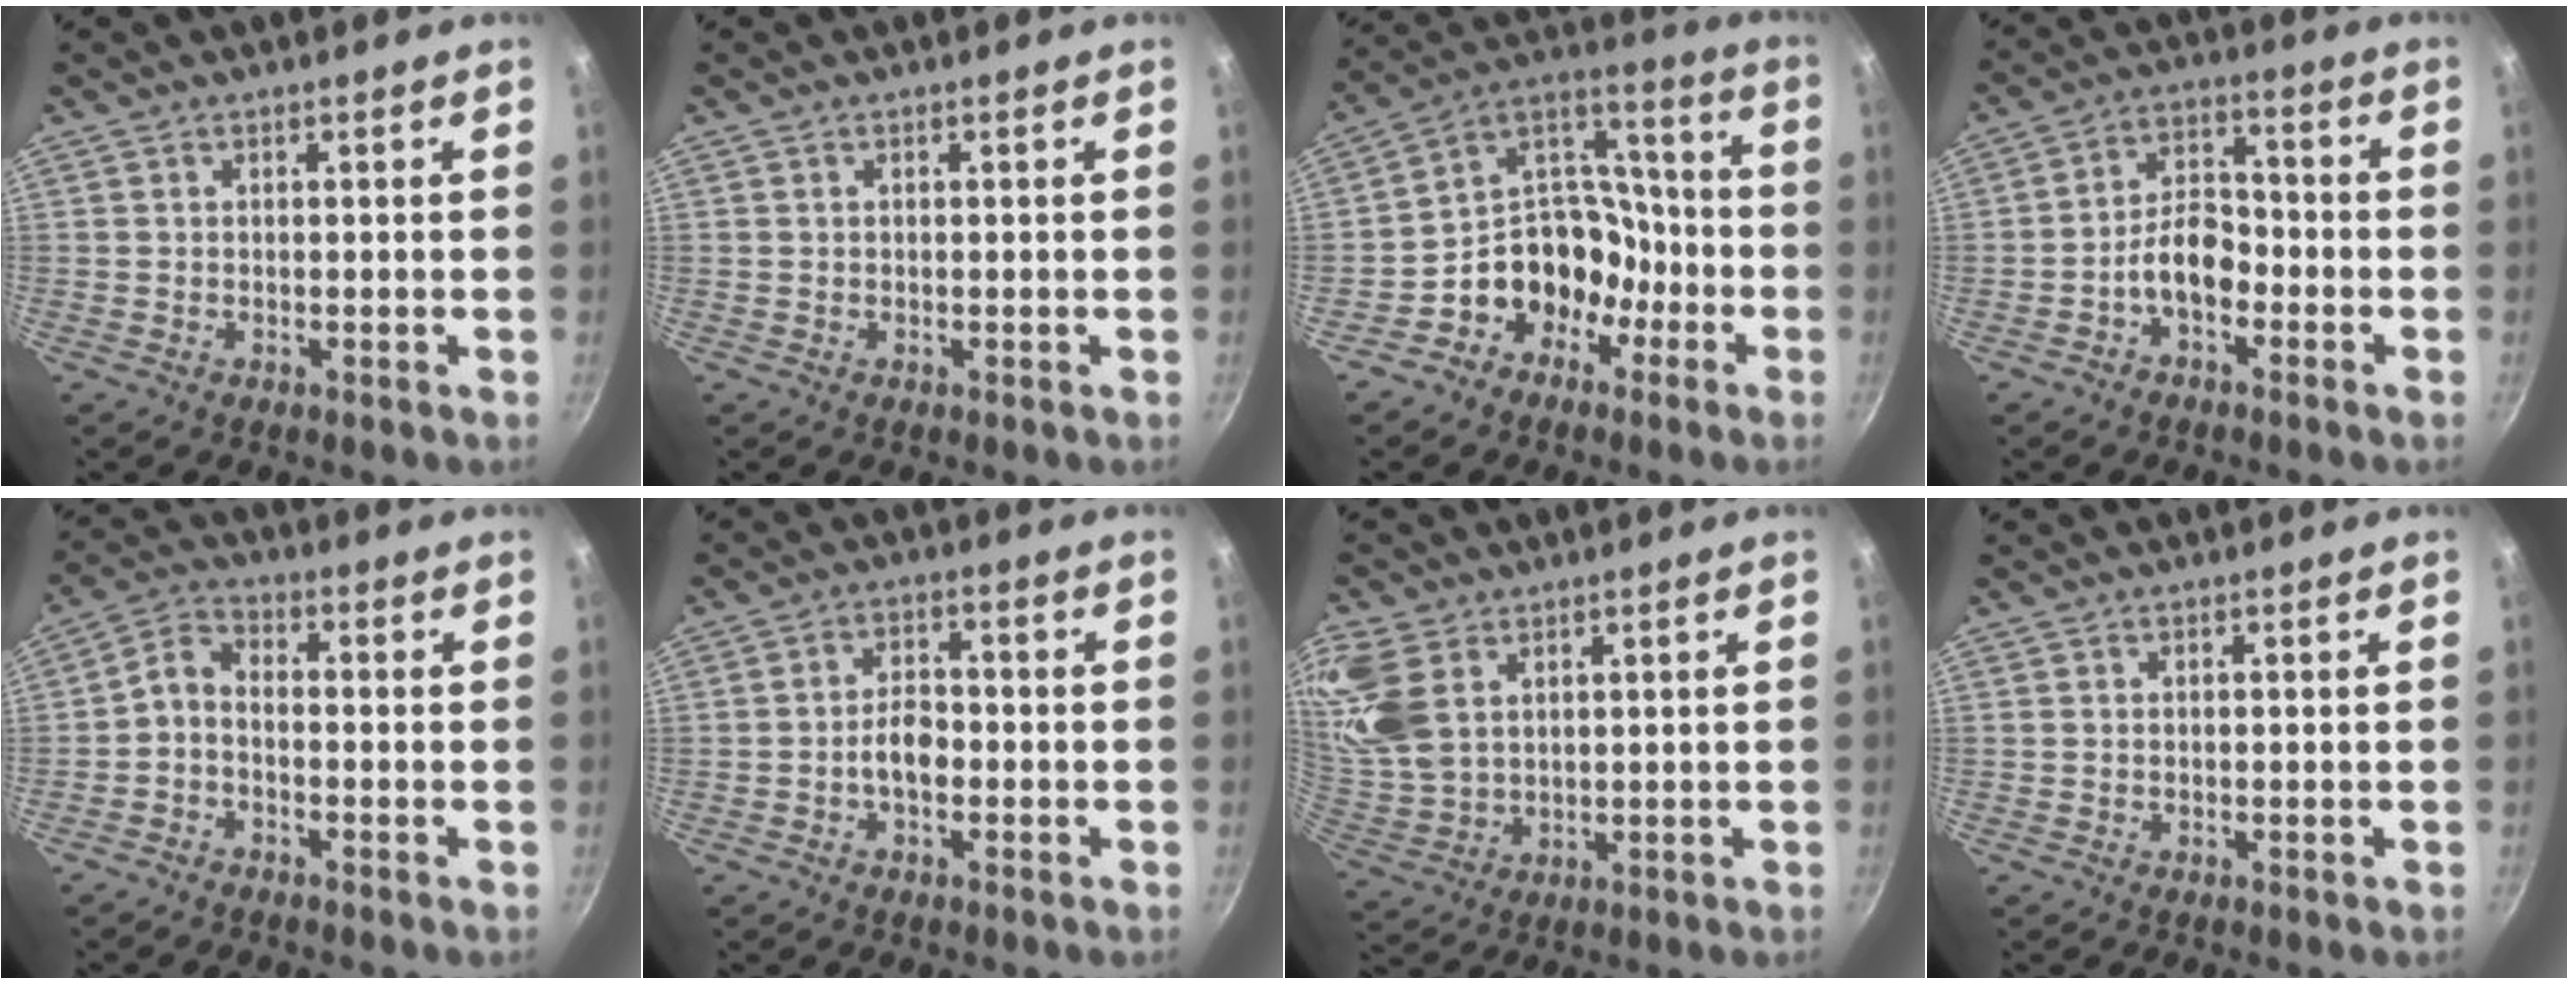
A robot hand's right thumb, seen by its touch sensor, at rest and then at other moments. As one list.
[{"total": 0.0}, {"total": 14.6, "force": [-6.3, 11.1, 7.1], "torque": [-0.064, 0.089, -0.115]}, {"total": 8.1, "force": [-3.0, 4.9, 5.7], "torque": [-0.085, 0.038, -0.062]}, {"total": 5.0, "force": [-1.7, 3.1, 3.5], "torque": [-0.066, 0.029, -0.046]}, {"total": 4.9, "force": [-1.5, 2.9, 3.7], "torque": [-0.056, 0.020, -0.031]}, {"total": 12.0, "force": [4.3, 7.9, 7.9], "torque": [-0.187, -0.005, 0.097]}, {"total": 0.0}]